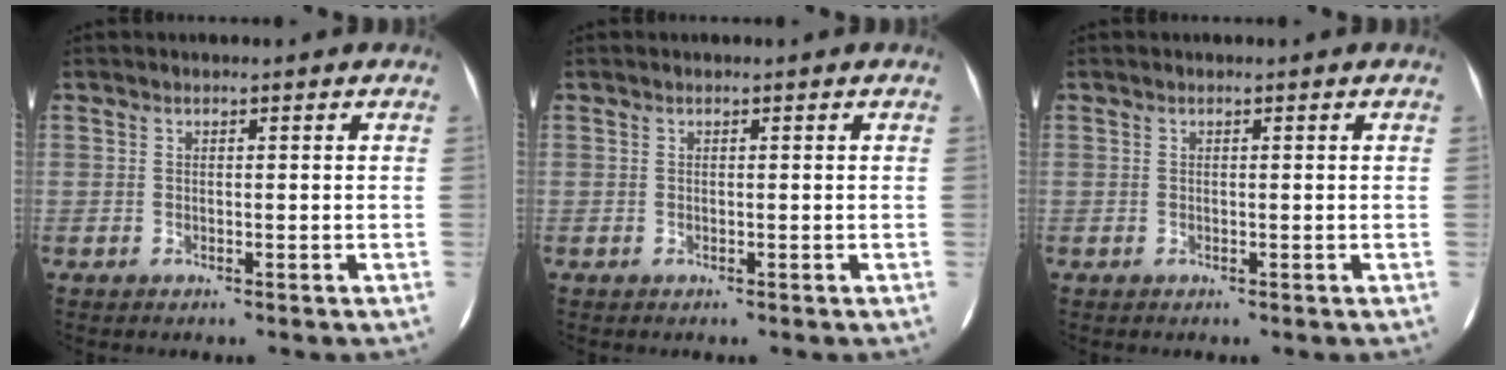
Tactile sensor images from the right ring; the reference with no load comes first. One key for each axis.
{"total": 0.0}
{"total": 0.0}